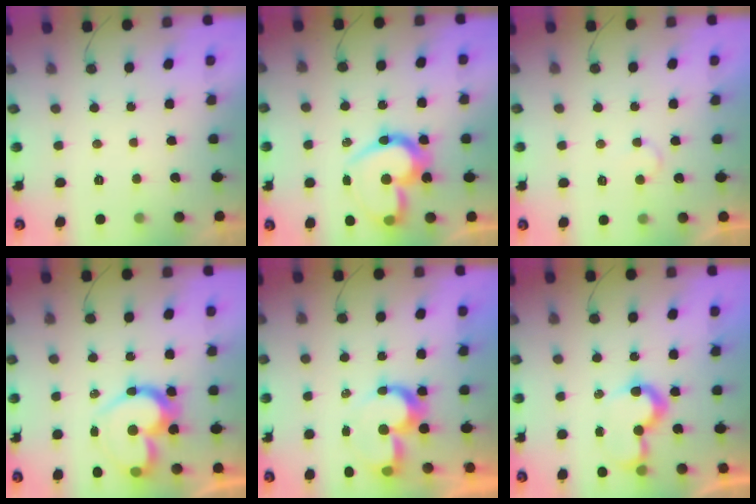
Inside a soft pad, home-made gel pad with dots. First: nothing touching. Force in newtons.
{"total": 18.5, "press": 18.4, "slide": 1.6}
{"total": 3.6, "press": 3.6, "slide": 0.3}
{"total": 16.5, "press": 16.5, "slide": 1.5}
{"total": 9.1, "press": 9.1, "slide": 0.7}
{"total": 8.7, "press": 8.6, "slide": 0.1}